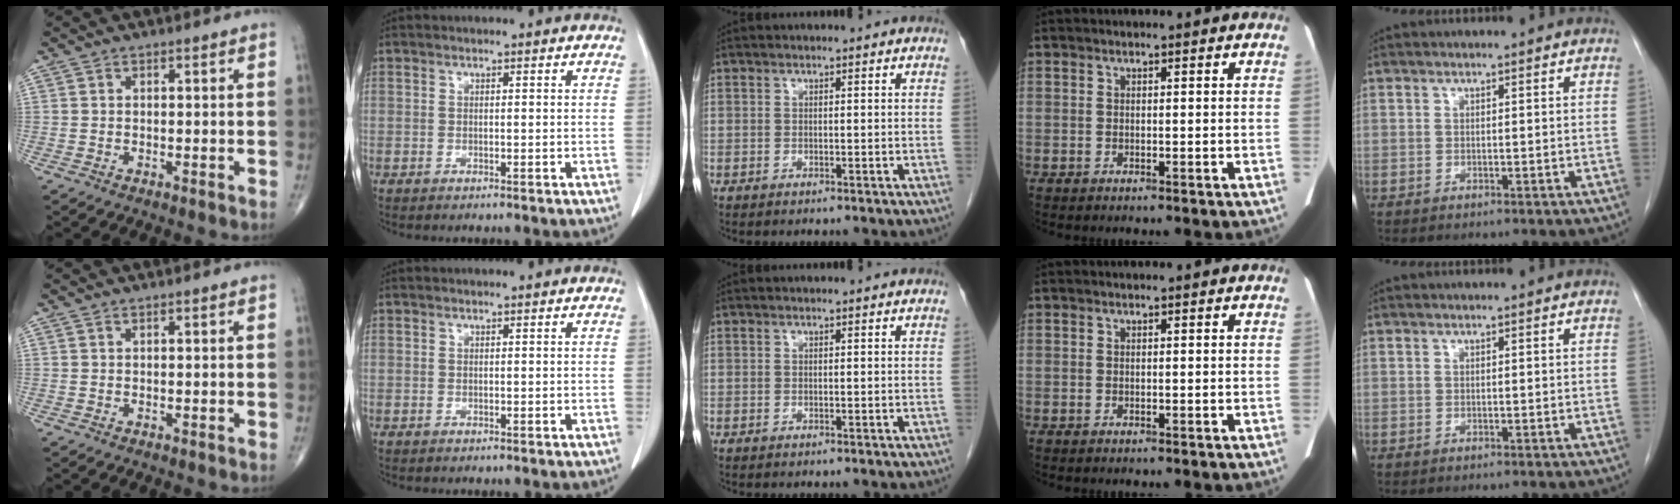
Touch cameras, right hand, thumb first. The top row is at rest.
{}